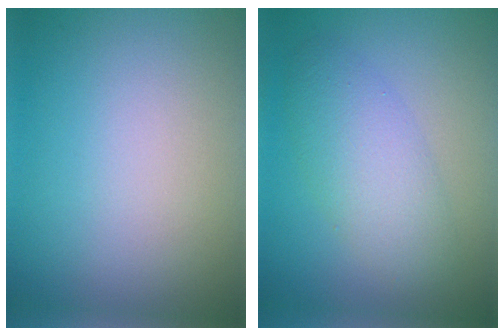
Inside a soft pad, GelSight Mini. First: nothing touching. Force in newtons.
{"total": 3.2, "press": 3.2, "slide": 0.2}